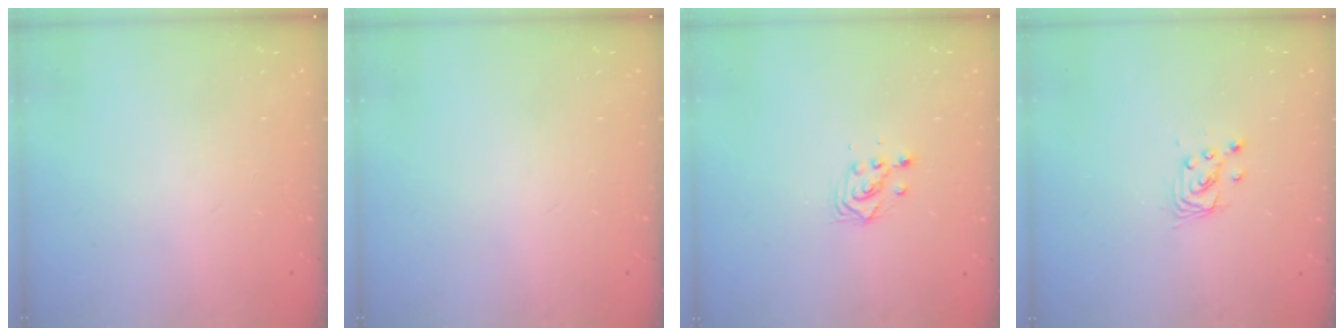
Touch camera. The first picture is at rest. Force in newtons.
{"total": 0.0}
{"total": 2.8, "press": 2.8, "slide": 0.2}
{"total": 2.8, "press": 2.8, "slide": 0.2}